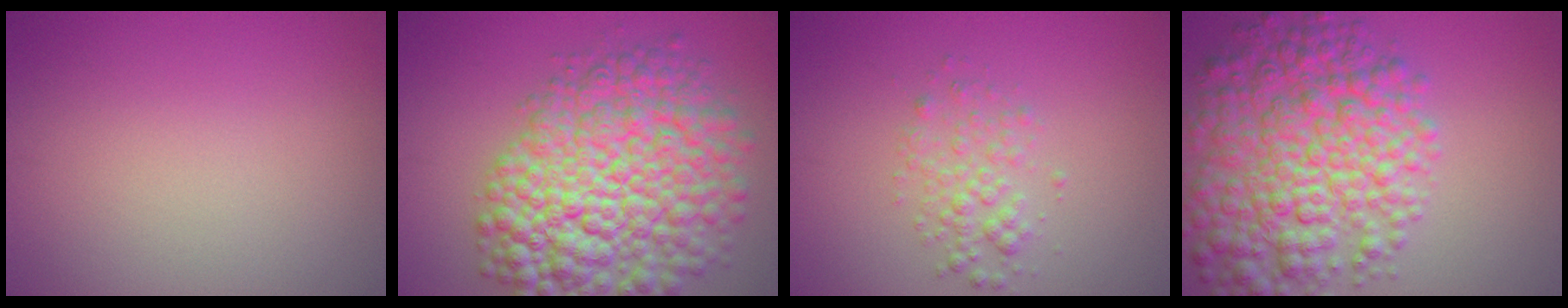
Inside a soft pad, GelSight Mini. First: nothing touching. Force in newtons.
{"total": 12.9, "press": 12.9, "slide": 0.4}
{"total": 2.2, "press": 2.2, "slide": 0.1}
{"total": 9.7, "press": 9.7, "slide": 0.3}